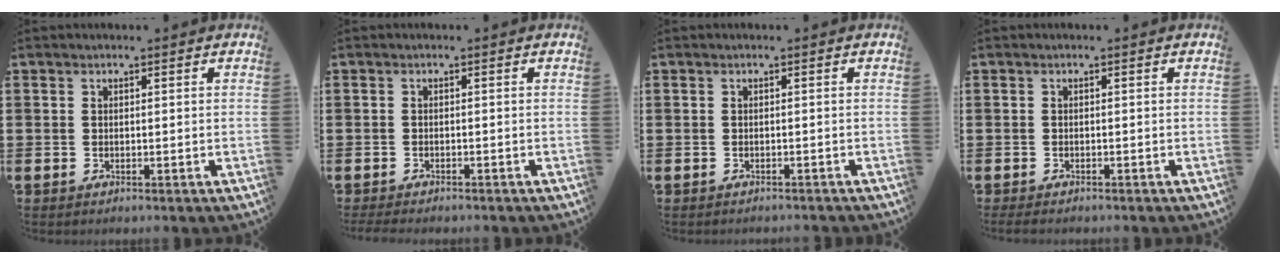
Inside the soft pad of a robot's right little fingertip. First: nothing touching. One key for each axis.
{"total": 0.8, "fx": -0.7, "fy": 0.1, "fz": 0.1, "tx": -0.005, "ty": -0.002, "tz": -0.015}
{"total": 0.0}
{"total": 0.6, "fx": -0.5, "fy": 0.1, "fz": 0.3, "tx": -0.007, "ty": 0.000, "tz": -0.011}